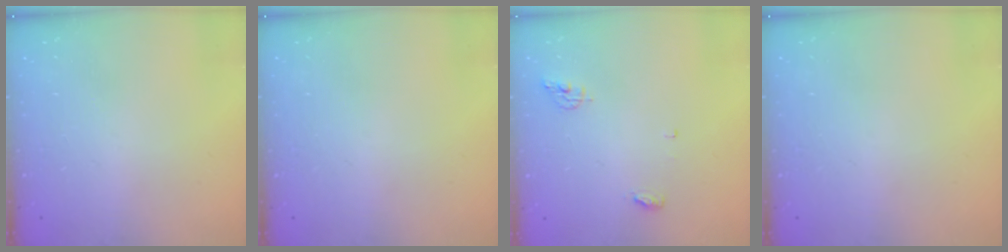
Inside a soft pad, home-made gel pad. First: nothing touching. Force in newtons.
{"total": 0.0}
{"total": 4.7, "press": 4.7, "slide": 0.4}
{"total": 0.0}